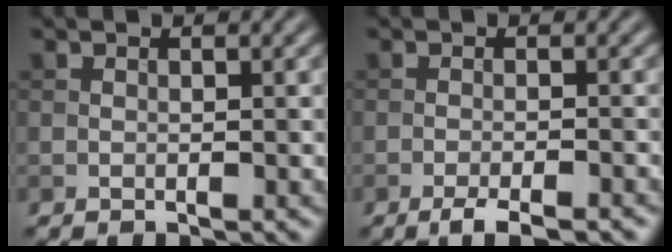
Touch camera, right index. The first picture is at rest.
{"total": 3.1, "force": [-2.3, 0.5, 2.1], "torque": [-0.033, -0.001, -0.041]}